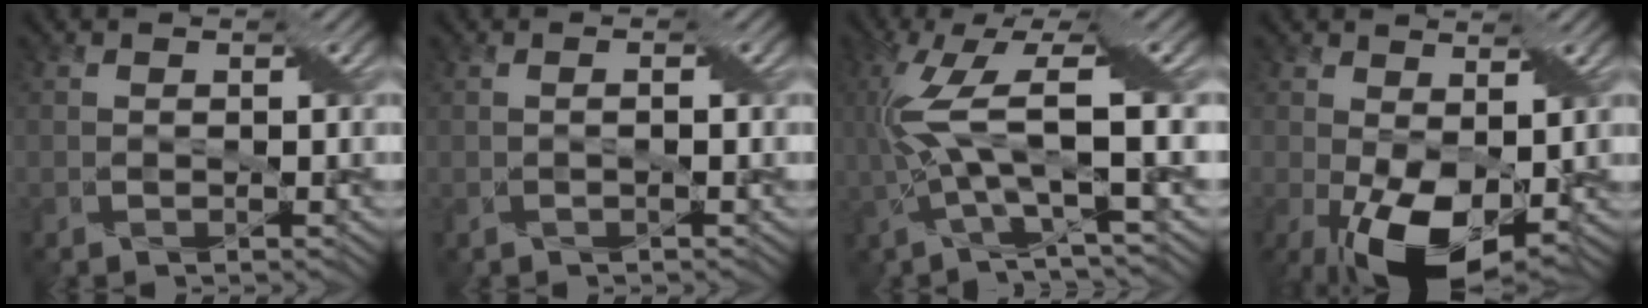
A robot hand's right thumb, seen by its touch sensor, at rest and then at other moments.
{"total": 0.9, "force": [-0.1, 0.0, 0.9], "torque": [-0.018, 0.005, -0.001]}
{"total": 10.7, "force": [-0.4, 2.7, 10.4], "torque": [-0.219, 0.013, -0.010]}
{"total": 10.3, "force": [-2.1, 5.2, 8.7], "torque": [-0.168, -0.013, -0.029]}